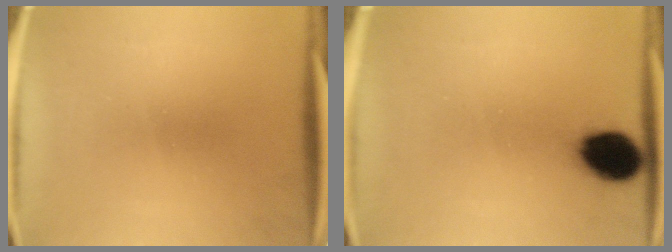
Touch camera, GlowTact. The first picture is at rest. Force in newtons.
{"total": 9.3}